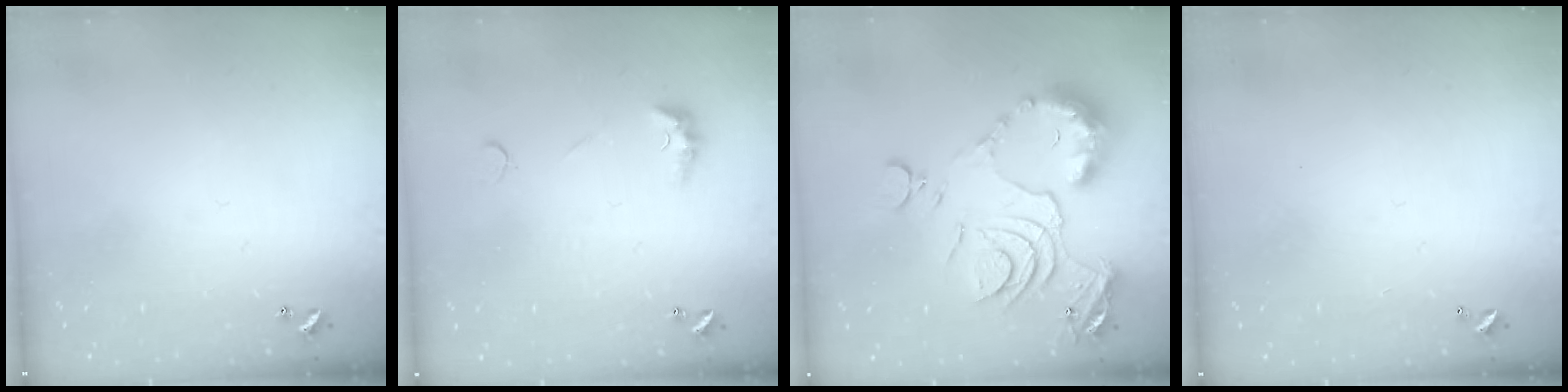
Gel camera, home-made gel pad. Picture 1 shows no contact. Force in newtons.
{"total": 2.5, "press": 2.4, "slide": 0.7}
{"total": 15.1, "press": 15.0, "slide": 1.6}
{"total": 2.9, "press": 2.9, "slide": 0.1}